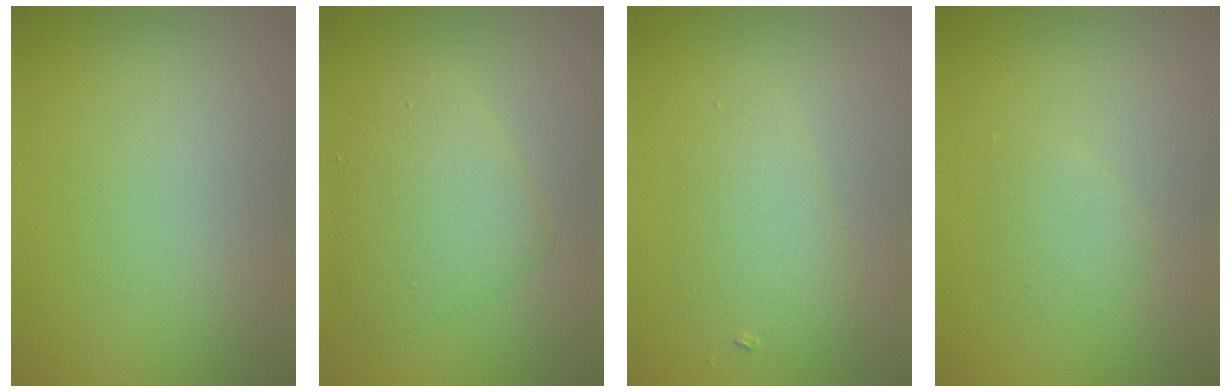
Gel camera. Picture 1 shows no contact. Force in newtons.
{"total": 4.0, "press": 4.0, "slide": 0.1}
{"total": 2.3, "press": 2.3, "slide": 0.2}
{"total": 1.4, "press": 1.4, "slide": 0.1}